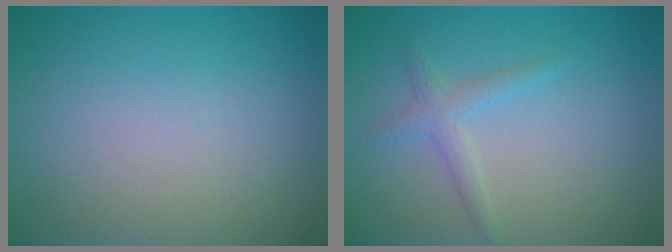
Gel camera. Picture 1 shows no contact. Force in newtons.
{"total": 1.7, "press": 1.7, "slide": 0.0}